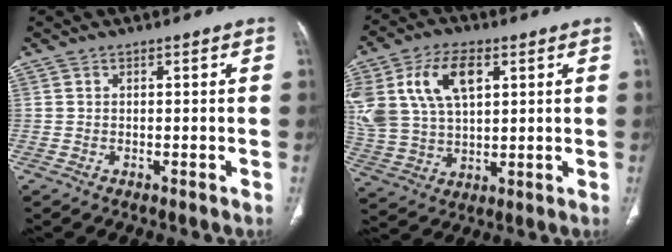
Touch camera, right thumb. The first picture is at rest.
{"total": 18.1, "force": [6.3, 11.0, 13.0], "torque": [-0.273, -0.003, 0.124]}